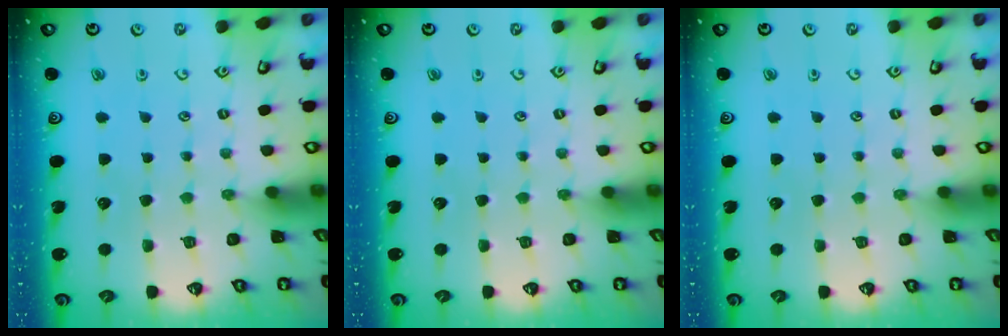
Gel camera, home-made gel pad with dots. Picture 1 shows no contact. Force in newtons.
{"total": 0.0}
{"total": 0.0}